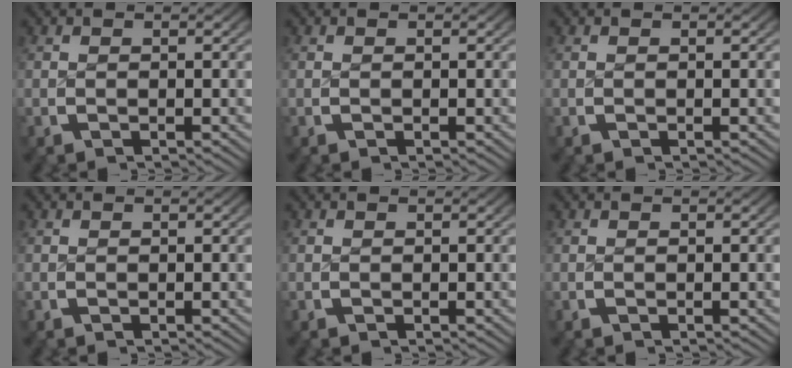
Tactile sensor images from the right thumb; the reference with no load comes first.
{"total": 0.0}
{"total": 0.0}
{"total": 0.0}
{"total": 0.0}
{"total": 0.0}